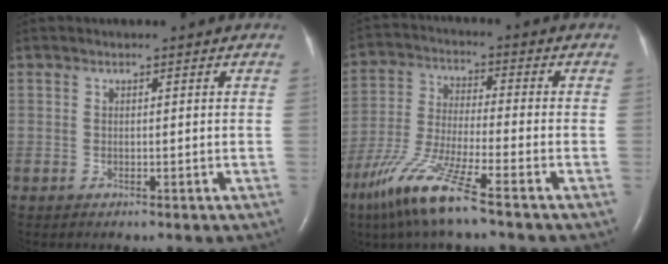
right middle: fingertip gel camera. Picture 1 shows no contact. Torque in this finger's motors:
{"motor_torque": [1.18, -0.96, 0.29, 0.10]}